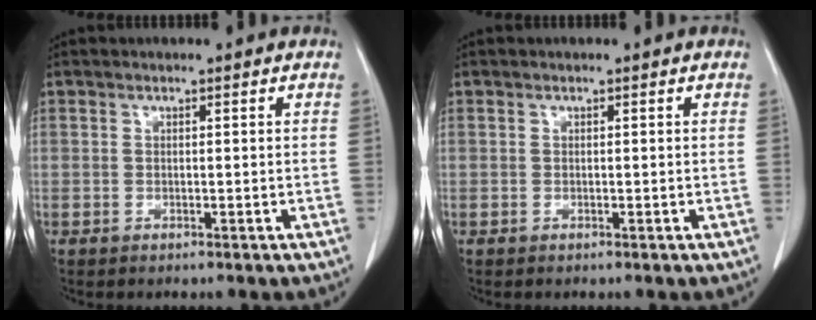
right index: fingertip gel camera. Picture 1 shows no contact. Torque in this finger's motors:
{"motor_torque": [-0.02, -0.01, 0.00, 0.01]}